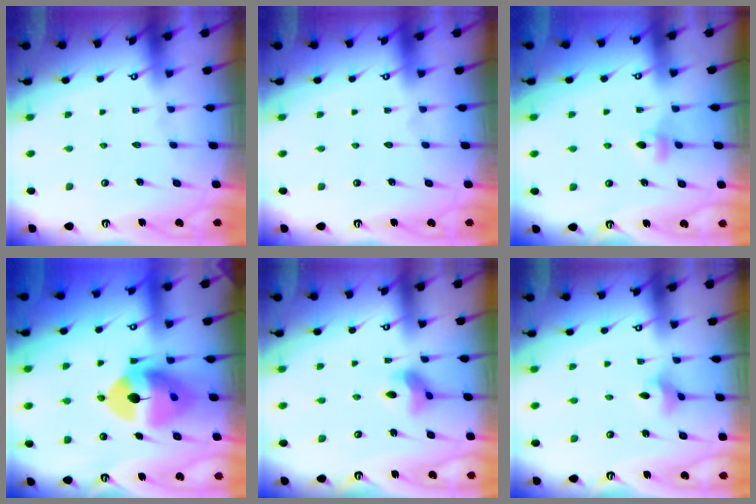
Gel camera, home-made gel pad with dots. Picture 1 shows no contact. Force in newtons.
{"total": 0.0}
{"total": 4.2, "press": 4.2, "slide": 0.5}
{"total": 12.7, "press": 12.6, "slide": 1.8}
{"total": 6.9, "press": 6.9, "slide": 0.8}
{"total": 3.1, "press": 3.1, "slide": 0.2}